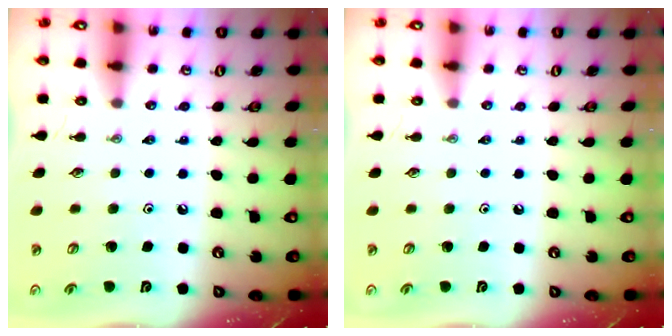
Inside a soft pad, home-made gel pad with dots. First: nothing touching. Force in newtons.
{"total": 0.0}